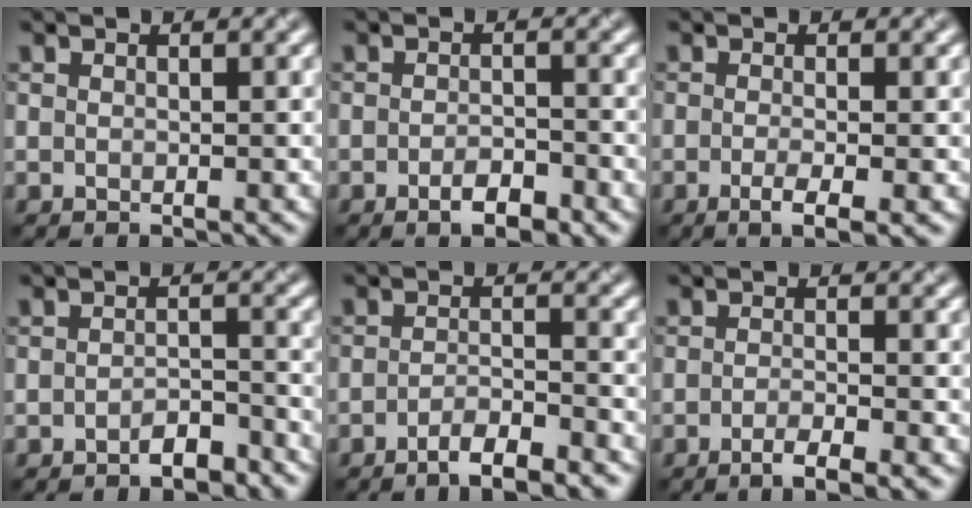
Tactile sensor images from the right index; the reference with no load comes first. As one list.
[{"total": 2.5, "force": [-1.4, 0.9, 1.9], "torque": [-0.029, -0.001, -0.023]}, {"total": 2.7, "force": [-0.9, 0.7, 2.5], "torque": [-0.041, -0.008, -0.018]}, {"total": 2.1, "force": [-1.6, 0.7, 1.1], "torque": [-0.015, 0.006, -0.029]}, {"total": 3.3, "force": [-2.4, 0.7, 2.2], "torque": [-0.030, 0.005, -0.048]}, {"total": 2.8, "force": [-1.5, 0.7, 2.3], "torque": [-0.033, -0.001, -0.031]}]